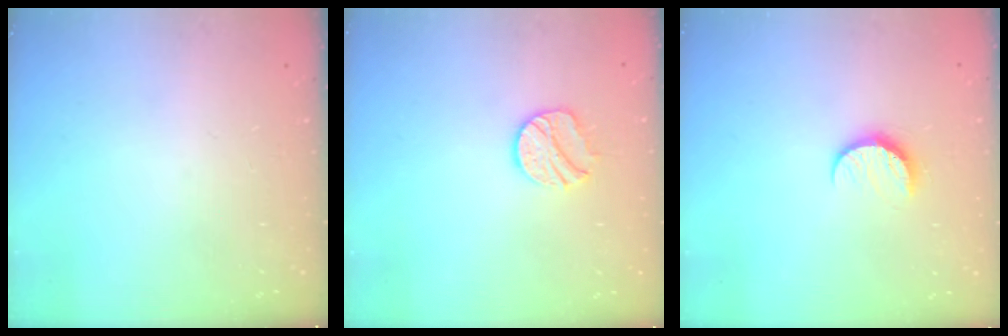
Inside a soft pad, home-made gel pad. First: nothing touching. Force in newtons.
{"total": 9.4, "press": 9.4, "slide": 0.4}
{"total": 7.3, "press": 7.3, "slide": 0.4}